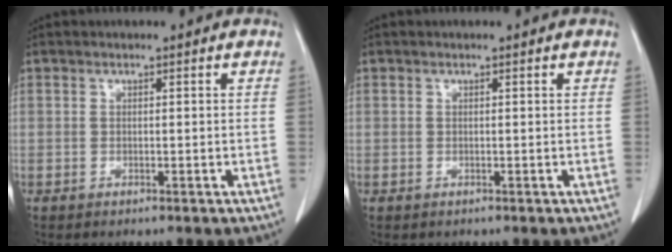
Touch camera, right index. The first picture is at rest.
{"total": 0.0}